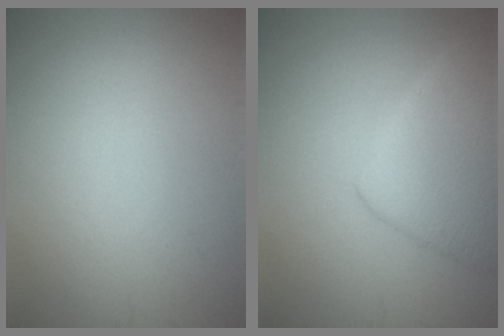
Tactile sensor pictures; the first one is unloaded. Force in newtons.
{"total": 5.0, "press": 5.0, "slide": 0.4}